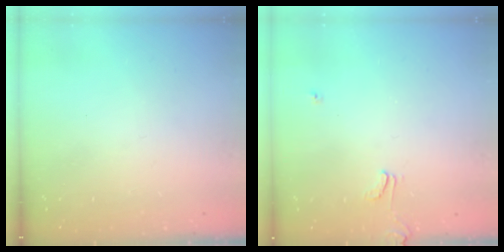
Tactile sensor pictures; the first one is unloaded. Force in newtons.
{"total": 2.2, "press": 2.2, "slide": 0.4}